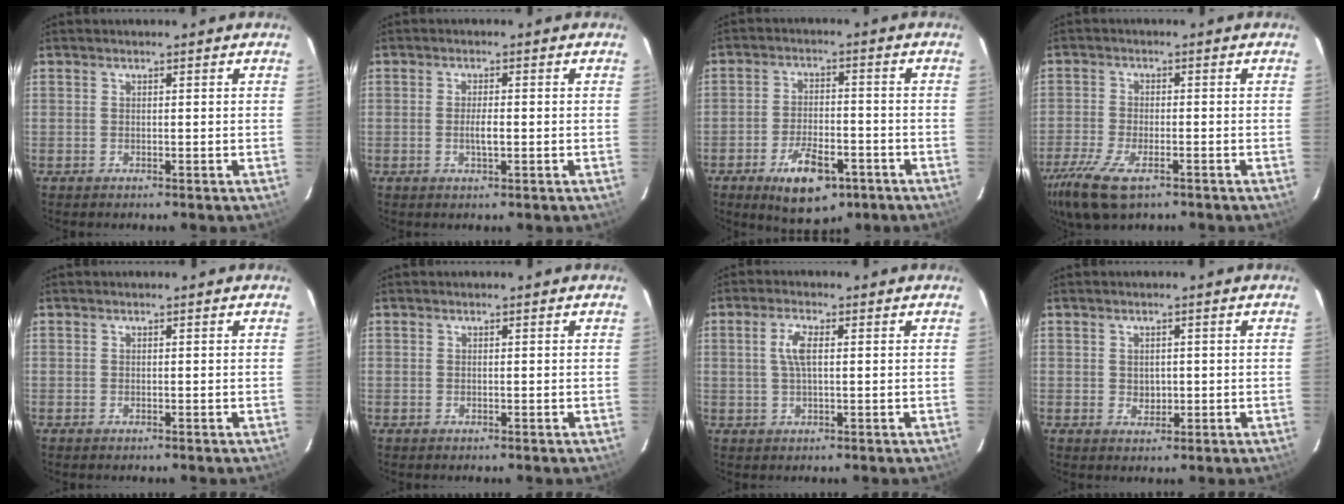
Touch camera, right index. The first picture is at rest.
{"total": 2.4, "force": [-0.4, 0.7, 2.3], "torque": [-0.042, -0.004, -0.007]}
{"total": 11.0, "force": [-6.2, 4.9, 7.7], "torque": [-0.145, -0.003, -0.090]}
{"total": 11.9, "force": [-7.6, 4.7, 7.9], "torque": [-0.195, -0.041, -0.142]}
{"total": 0.0}
{"total": 0.0}
{"total": 4.0, "force": [0.7, 1.4, 3.7], "torque": [-0.076, 0.006, 0.017]}
{"total": 1.3, "force": [0.2, 1.2, 0.5], "torque": [-0.006, 0.001, 0.005]}